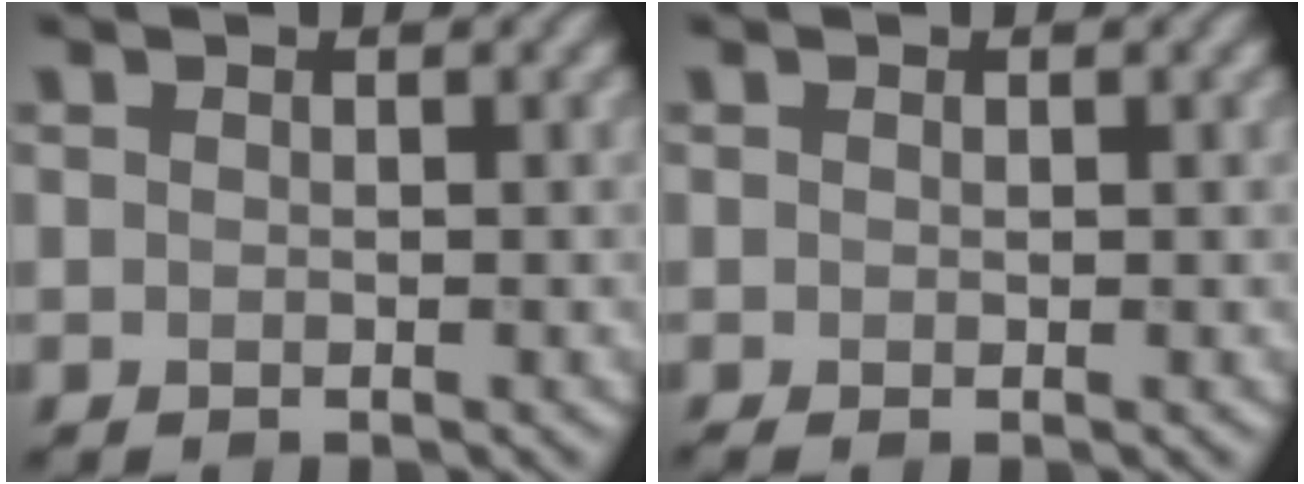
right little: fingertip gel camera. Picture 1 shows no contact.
{"total": 0.7, "force": [-0.1, 0.1, 0.7], "torque": [-0.013, -0.003, -0.001]}